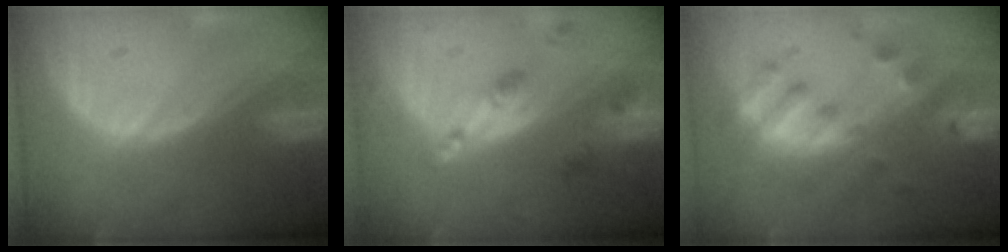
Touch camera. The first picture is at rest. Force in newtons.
{"total": 5.3, "press": 5.1, "slide": 1.4}
{"total": 7.6, "press": 7.0, "slide": 3.0}